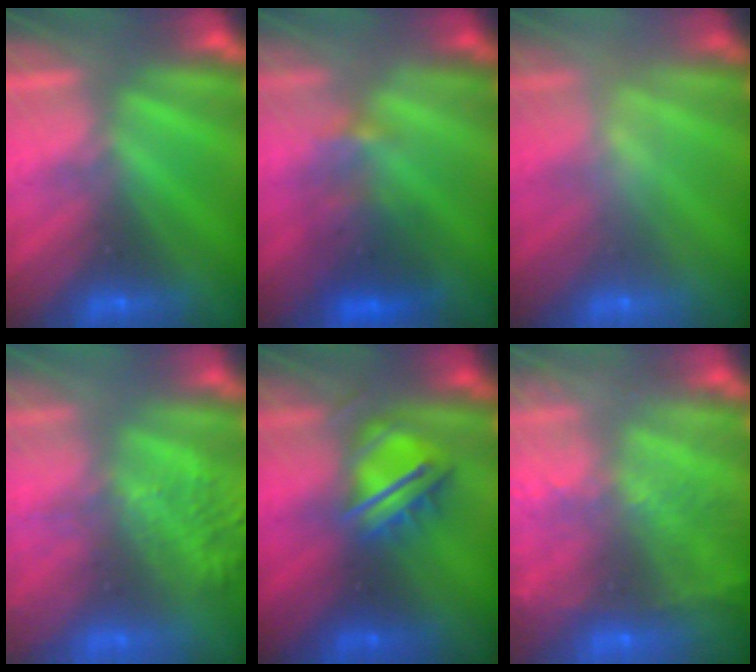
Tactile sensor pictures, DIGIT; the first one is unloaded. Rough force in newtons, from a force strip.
{"total": 3.7}
{"total": 2.3}
{"total": 7.6}
{"total": 4.8}
{"total": 6.9}